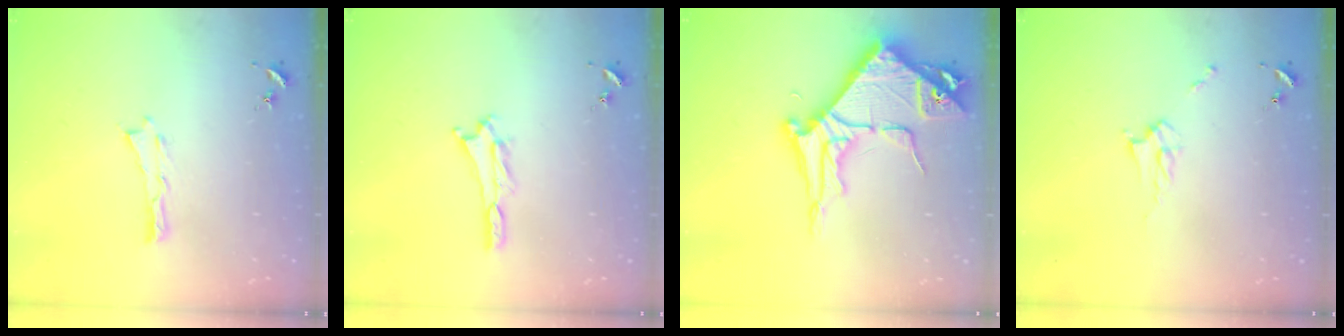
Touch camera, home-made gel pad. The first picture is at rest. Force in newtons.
{"total": 1.8, "press": 1.8, "slide": 0.1}
{"total": 8.7, "press": 8.6, "slide": 1.0}
{"total": 2.9, "press": 2.9, "slide": 0.4}